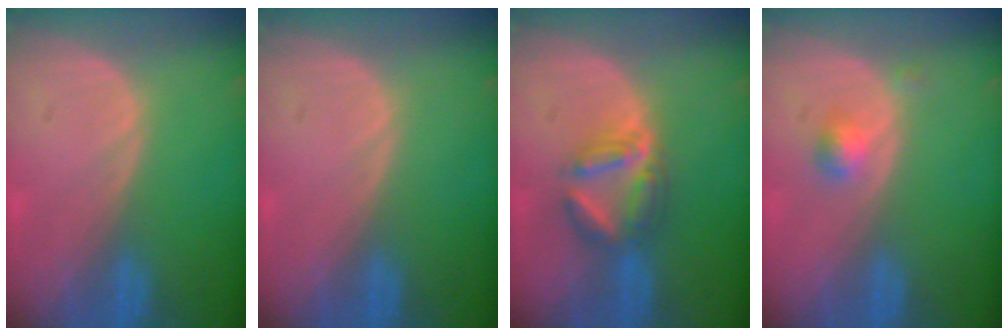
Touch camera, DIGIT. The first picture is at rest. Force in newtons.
{"total": 0.0}
{"total": 5.9, "press": 5.8, "slide": 1.4}
{"total": 2.2, "press": 2.0, "slide": 1.0}